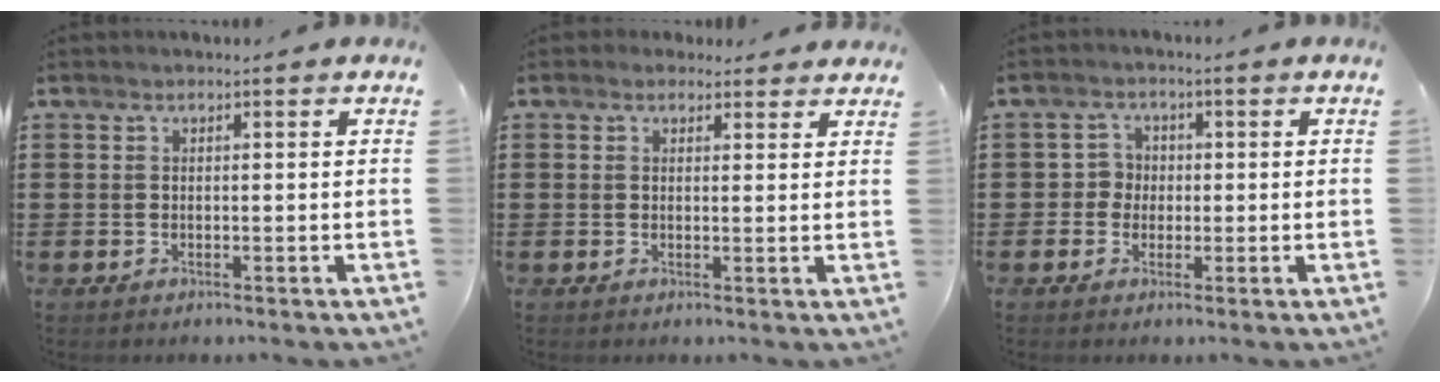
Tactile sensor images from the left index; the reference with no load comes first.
{"total": 1.9, "force": [1.6, 1.0, 0.3], "torque": [-0.002, 0.003, 0.029]}
{"total": 3.0, "force": [-0.3, 2.8, 0.8], "torque": [-0.029, 0.009, -0.011]}